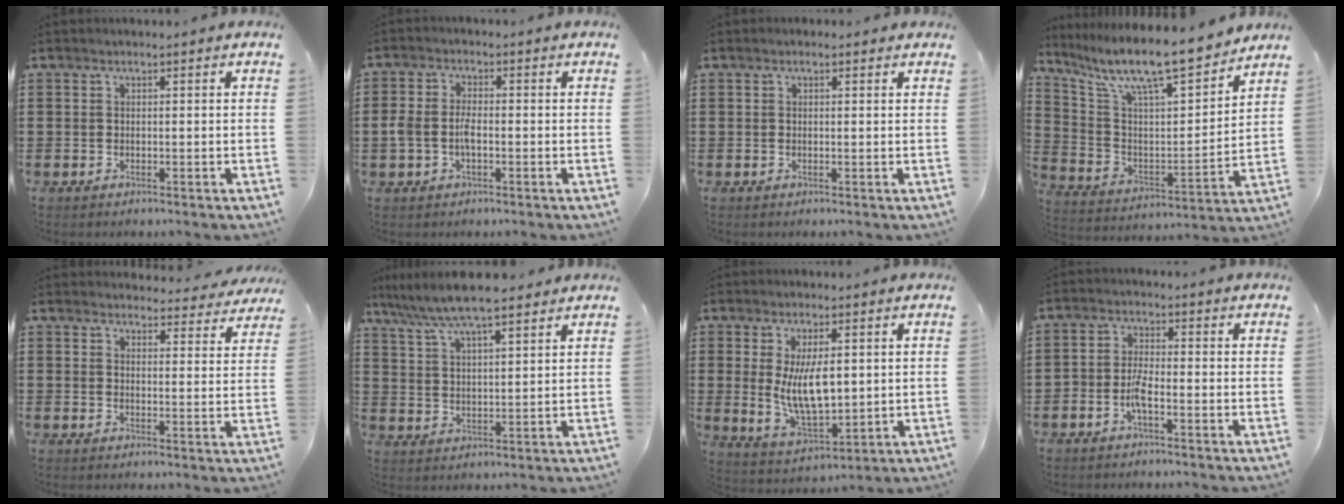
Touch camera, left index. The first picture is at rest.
{"total": 3.9, "force": [-0.8, 2.1, 3.2], "torque": [-0.081, -0.003, -0.021]}
{"total": 0.6, "force": [0.3, 0.3, 0.4], "torque": [-0.009, 0.004, 0.006]}
{"total": 10.8, "force": [9.3, 1.3, 5.3], "torque": [-0.136, -0.067, 0.154]}
{"total": 3.6, "force": [3.5, 0.6, 0.4], "torque": [-0.006, -0.023, 0.061]}
{"total": 7.9, "force": [6.7, 1.1, 4.1], "torque": [-0.100, -0.016, 0.120]}
{"total": 8.3, "force": [1.4, 3.6, 7.4], "torque": [-0.145, -0.008, 0.018]}
{"total": 3.4, "force": [-1.6, 0.9, 2.8], "torque": [-0.070, -0.003, -0.035]}